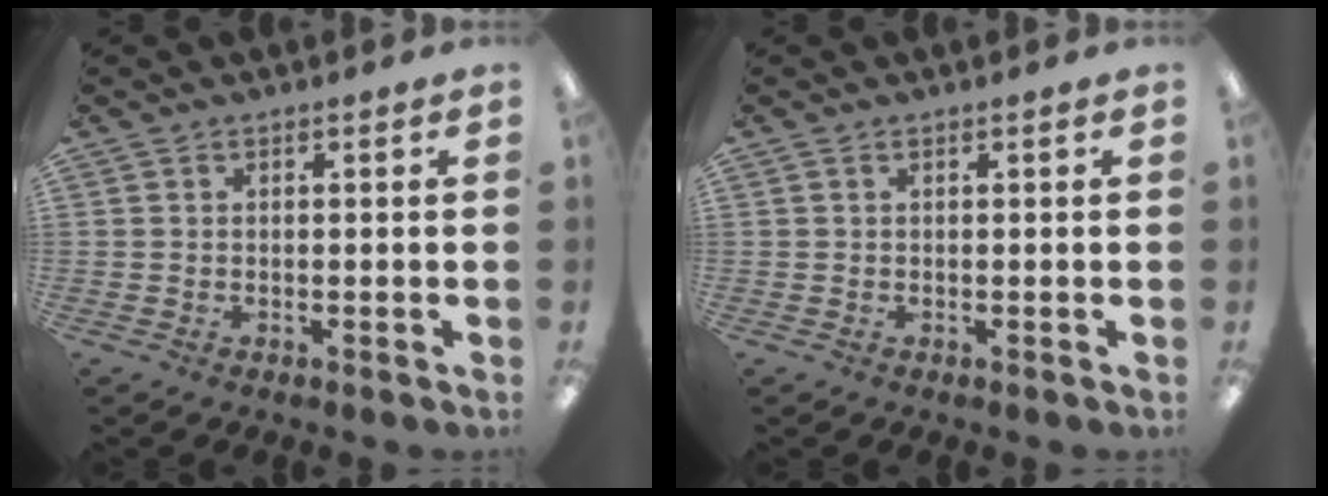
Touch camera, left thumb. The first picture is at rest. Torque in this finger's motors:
{"motor_torque": [-0.03, 0.04, -0.10, -0.03, 0.00]}